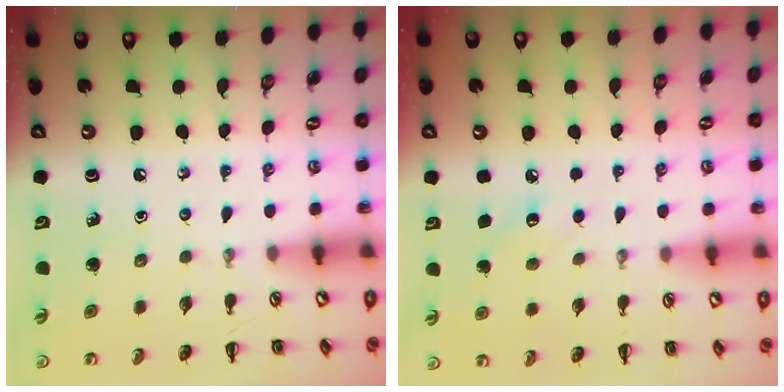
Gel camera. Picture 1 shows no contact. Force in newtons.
{"total": 5.8, "press": 5.7, "slide": 1.3}